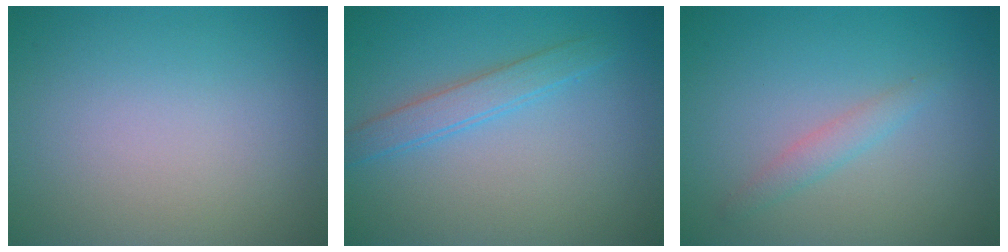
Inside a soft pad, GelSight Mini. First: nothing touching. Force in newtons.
{"total": 2.3, "press": 2.3, "slide": 0.0}
{"total": 1.5, "press": 1.5, "slide": 0.0}